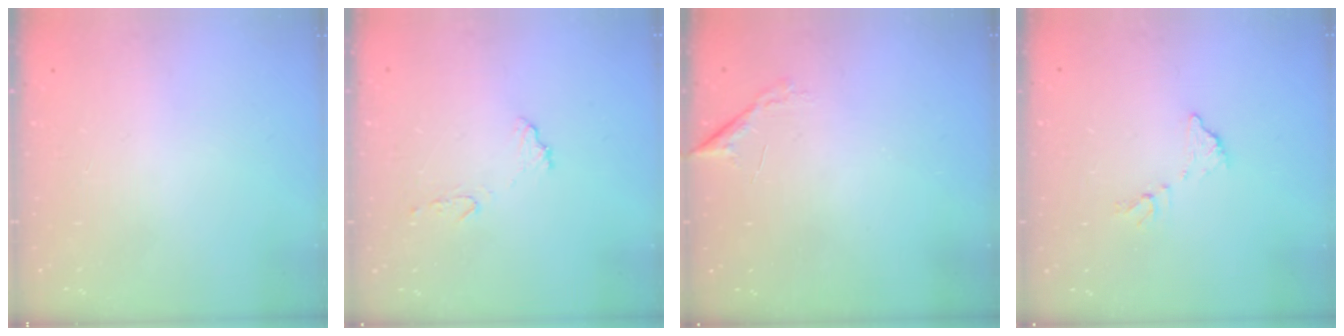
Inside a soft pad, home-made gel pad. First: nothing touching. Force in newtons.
{"total": 9.2, "press": 9.2, "slide": 0.5}
{"total": 6.0, "press": 6.0, "slide": 0.2}
{"total": 7.4, "press": 7.4, "slide": 0.4}